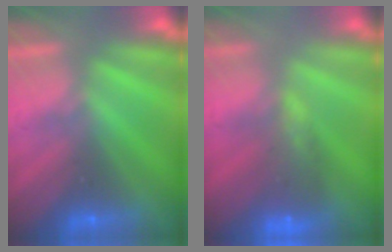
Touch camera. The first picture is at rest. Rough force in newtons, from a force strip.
{"total": 6.4}